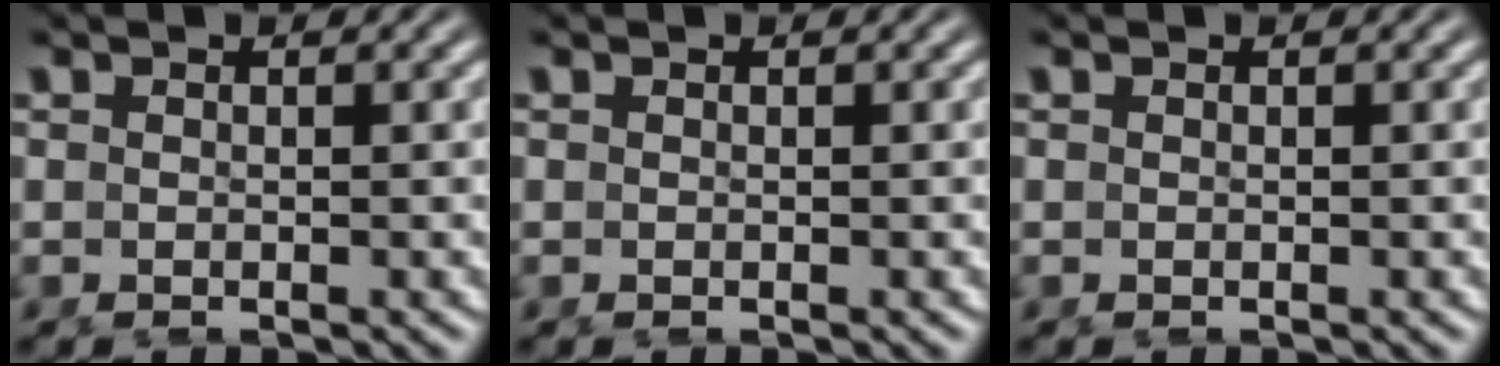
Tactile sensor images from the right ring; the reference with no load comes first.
{"total": 0.0}
{"total": 0.0}